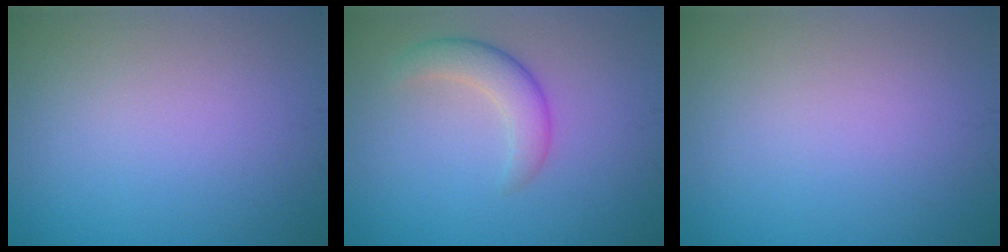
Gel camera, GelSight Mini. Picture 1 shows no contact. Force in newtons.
{"total": 3.0, "press": 3.0, "slide": 0.2}
{"total": 0.0}